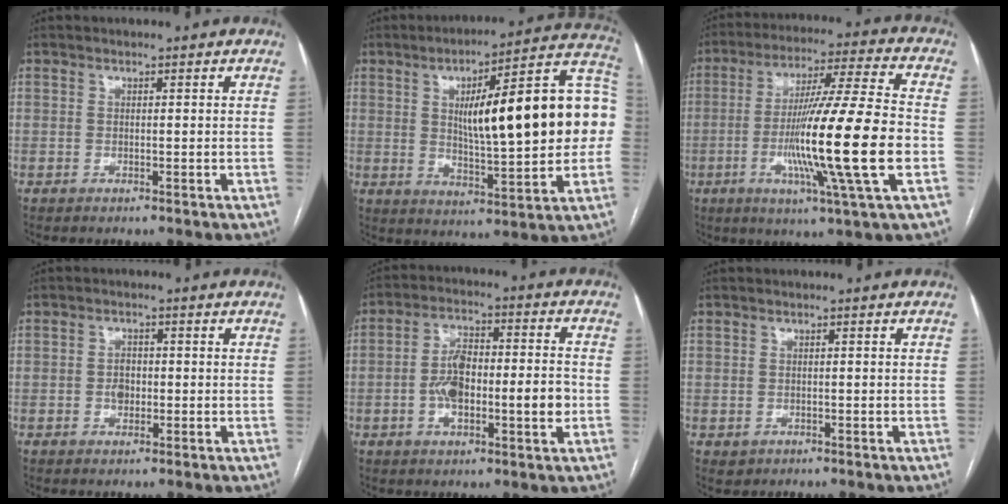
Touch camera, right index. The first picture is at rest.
{"total": 23.4, "force": [2.6, 4.8, 22.8], "torque": [-0.289, 0.044, 0.040]}
{"total": 19.6, "force": [-4.0, -1.0, 19.2], "torque": [-0.334, -0.015, -0.078]}
{"total": 2.4, "force": [-0.3, 1.7, 1.6], "torque": [-0.024, 0.005, -0.004]}
{"total": 11.3, "force": [-1.9, 3.8, 10.5], "torque": [-0.186, 0.023, -0.028]}
{"total": 1.3, "force": [-0.4, 1.2, 0.2], "torque": [-0.005, 0.003, 0.001]}